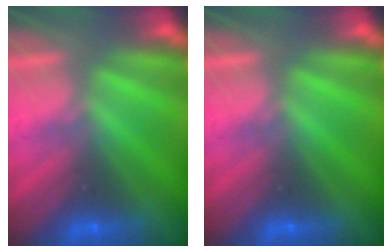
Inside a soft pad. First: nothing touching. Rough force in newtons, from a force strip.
{"total": 0.0}